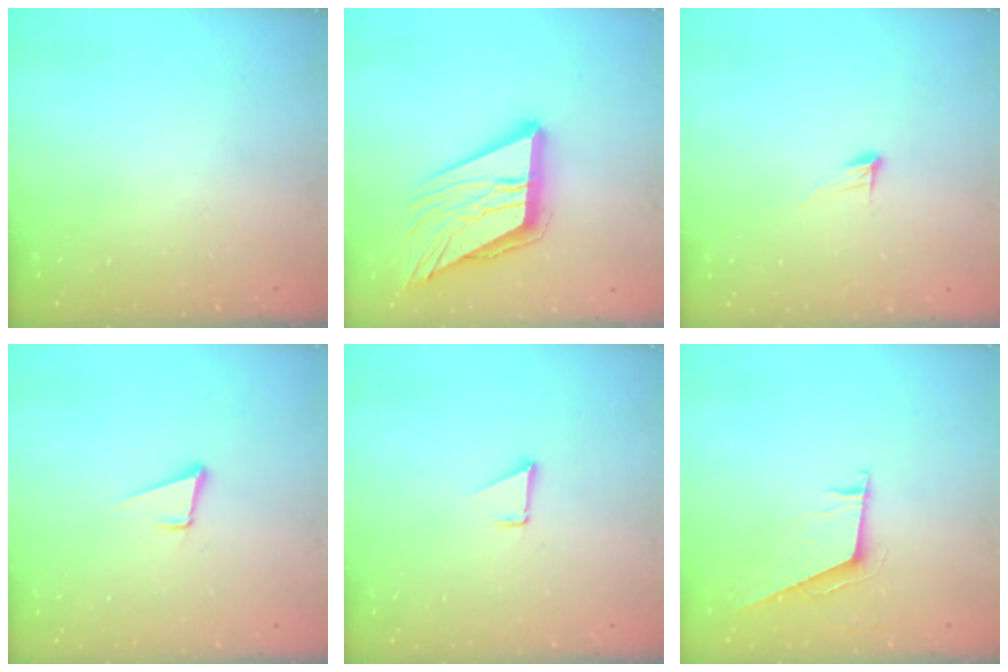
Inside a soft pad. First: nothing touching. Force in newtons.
{"total": 17.6, "press": 17.5, "slide": 2.0}
{"total": 5.2, "press": 5.1, "slide": 0.4}
{"total": 3.6, "press": 2.7, "slide": 2.4}
{"total": 1.5, "press": 1.5, "slide": 0.1}
{"total": 6.3, "press": 6.3, "slide": 0.7}